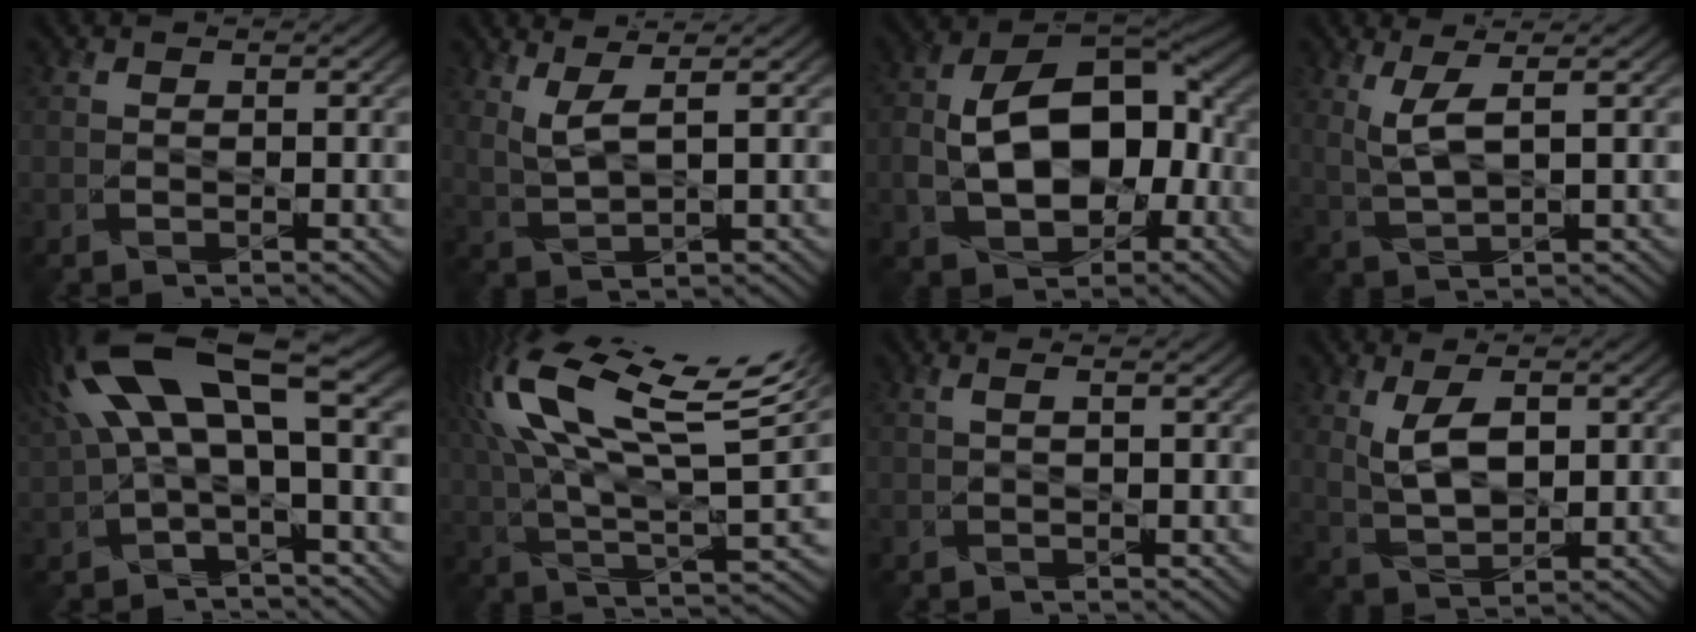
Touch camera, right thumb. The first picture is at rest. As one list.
[{"total": 3.7, "force": [2.1, 0.8, 2.9], "torque": [-0.076, 0.002, 0.053]}, {"total": 13.2, "force": [-1.7, 8.3, 10.1], "torque": [-0.187, 0.002, -0.033]}, {"total": 4.0, "force": [1.7, 0.8, 3.5], "torque": [-0.091, 0.000, 0.042]}, {"total": 14.3, "force": [4.3, 4.9, 12.7], "torque": [-0.283, 0.018, 0.086]}, {"total": 19.4, "force": [7.8, 7.1, 16.3], "torque": [-0.343, 0.039, 0.130]}, {"total": 1.2, "force": [0.3, 0.1, 1.2], "torque": [-0.021, 0.004, 0.000]}, {"total": 5.6, "force": [1.8, 2.7, 4.6], "torque": [-0.107, -0.002, 0.039]}]